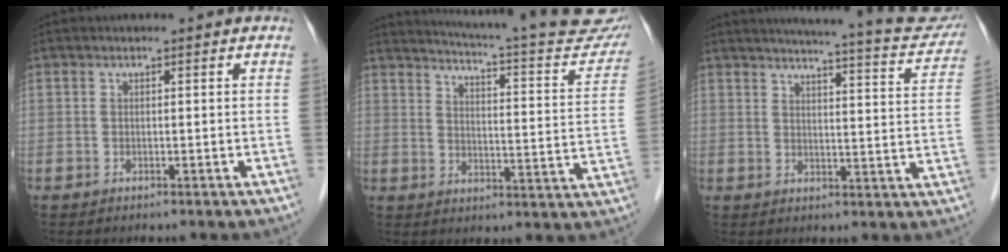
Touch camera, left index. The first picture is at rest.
{"total": 24.5, "force": [22.3, 2.5, 9.8], "torque": [-0.136, -0.069, 0.262]}
{"total": 18.2, "force": [16.7, 2.1, 7.0], "torque": [-0.085, -0.031, 0.184]}